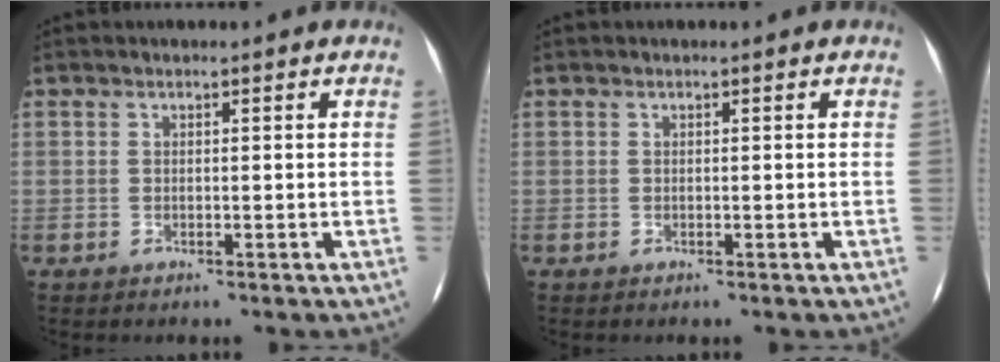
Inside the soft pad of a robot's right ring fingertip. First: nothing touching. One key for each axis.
{"total": 0.0}